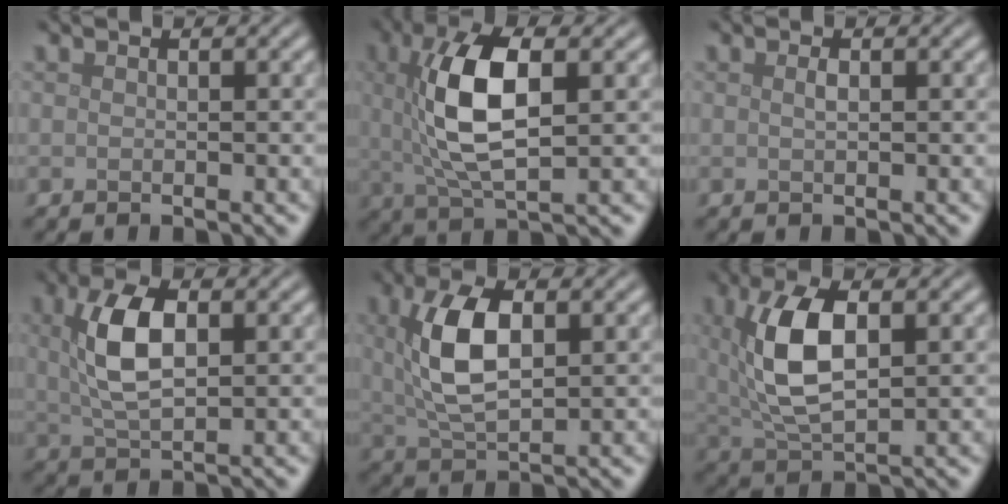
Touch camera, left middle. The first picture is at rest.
{"total": 8.0, "force": [1.3, 3.2, 7.2], "torque": [-0.144, 0.004, 0.023]}
{"total": 0.6, "force": [0.2, 0.2, 0.6], "torque": [-0.012, 0.003, 0.003]}
{"total": 5.7, "force": [1.3, 2.7, 4.9], "torque": [-0.103, 0.008, 0.024]}
{"total": 6.5, "force": [1.4, 3.1, 5.6], "torque": [-0.117, 0.007, 0.028]}
{"total": 7.2, "force": [1.4, 3.3, 6.3], "torque": [-0.130, 0.006, 0.028]}